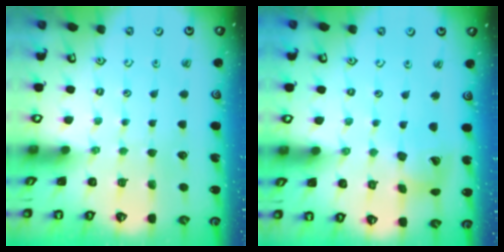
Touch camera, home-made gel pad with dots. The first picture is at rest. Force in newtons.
{"total": 11.0, "press": 10.9, "slide": 1.5}